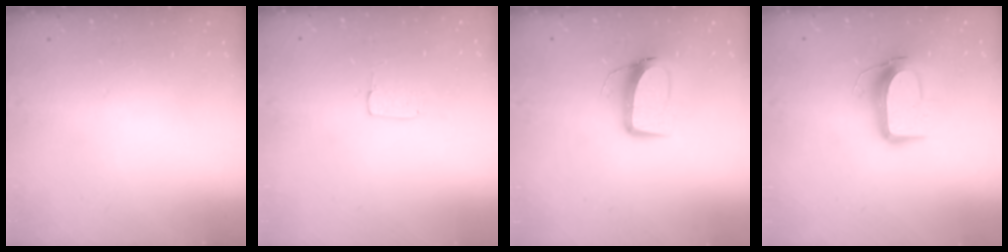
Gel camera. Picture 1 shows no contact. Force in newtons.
{"total": 2.9, "press": 2.9, "slide": 0.2}
{"total": 9.9, "press": 9.9, "slide": 0.8}
{"total": 10.6, "press": 10.5, "slide": 1.0}